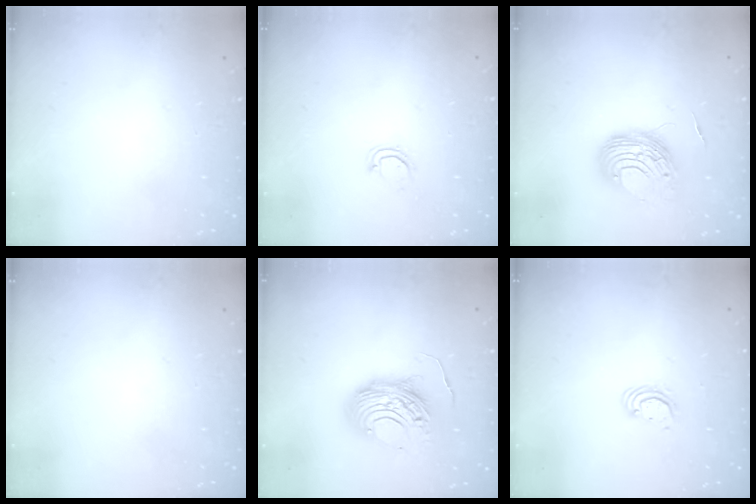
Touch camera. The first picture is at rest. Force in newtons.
{"total": 3.9, "press": 3.9, "slide": 0.3}
{"total": 9.7, "press": 9.6, "slide": 1.3}
{"total": 0.0}
{"total": 12.3, "press": 12.2, "slide": 0.9}
{"total": 3.3, "press": 3.3, "slide": 0.2}